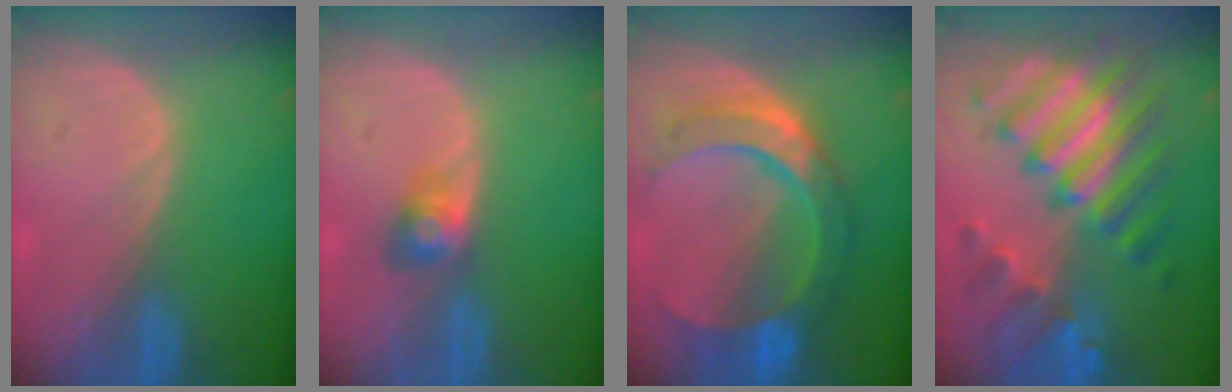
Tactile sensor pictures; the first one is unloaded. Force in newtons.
{"total": 2.9, "press": 2.9, "slide": 0.0}
{"total": 9.8, "press": 9.8, "slide": 0.9}
{"total": 11.9, "press": 11.8, "slide": 1.0}